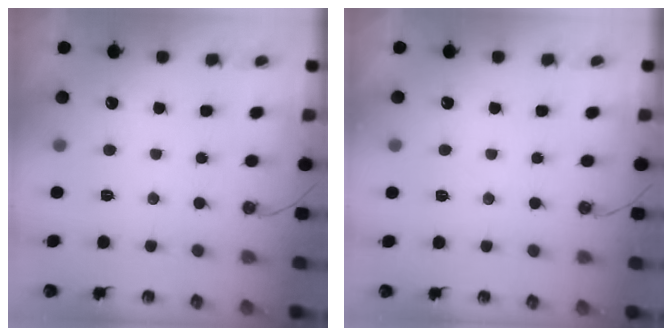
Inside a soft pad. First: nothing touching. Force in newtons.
{"total": 2.9, "press": 2.8, "slide": 0.5}